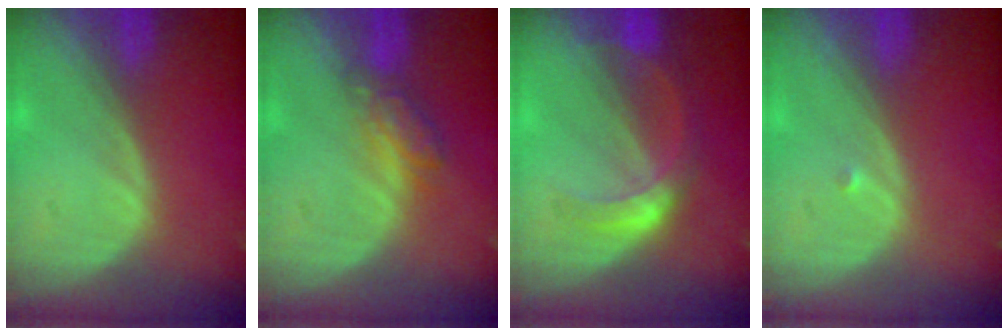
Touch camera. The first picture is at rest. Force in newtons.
{"total": 4.2, "press": 4.1, "slide": 0.7}
{"total": 5.6, "press": 5.1, "slide": 2.2}
{"total": 0.5, "press": 0.4, "slide": 0.3}